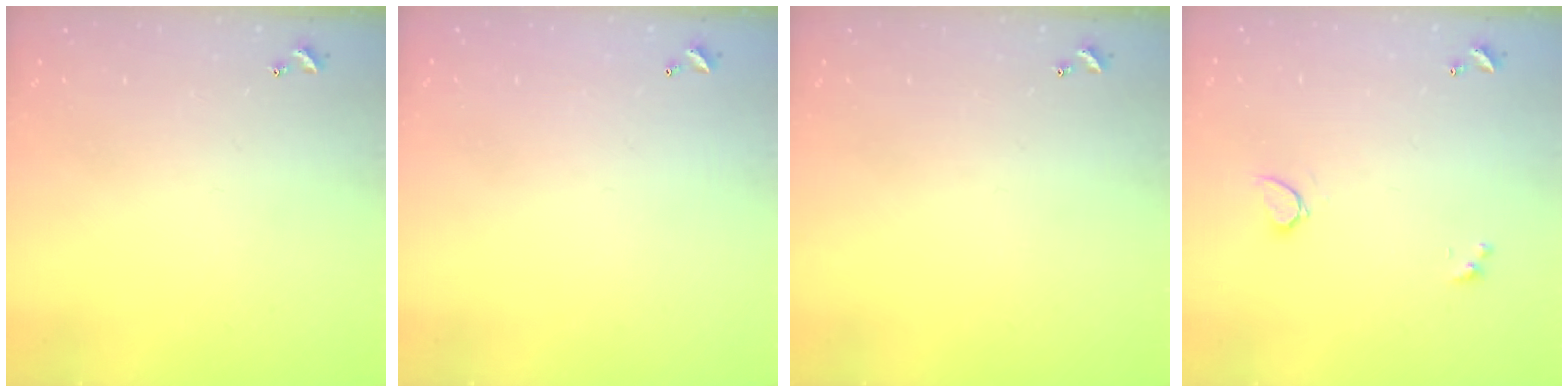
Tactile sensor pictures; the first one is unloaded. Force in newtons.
{"total": 2.8, "press": 2.8, "slide": 0.1}
{"total": 0.0}
{"total": 1.0, "press": 0.9, "slide": 0.4}